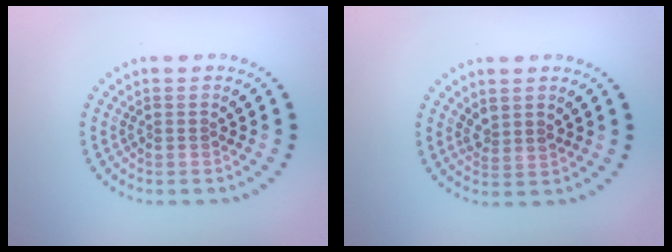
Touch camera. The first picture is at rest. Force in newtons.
{"total": 1.4, "press": 1.1, "slide": 0.9}